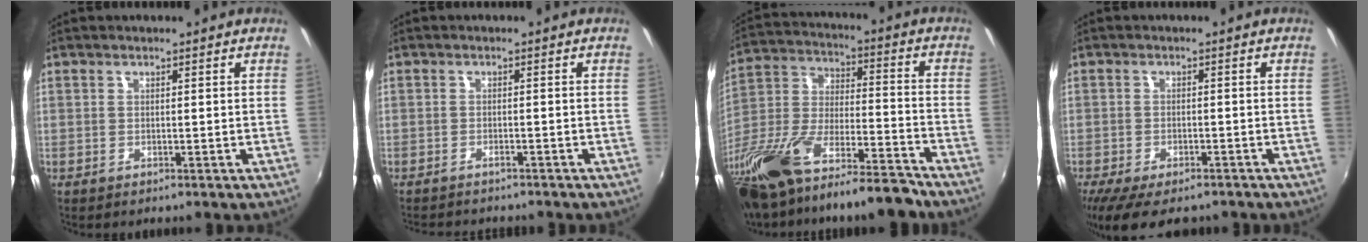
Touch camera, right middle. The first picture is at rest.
{"total": 4.4, "force": [-3.9, 1.0, 1.6], "torque": [-0.043, -0.012, -0.060]}
{"total": 23.9, "force": [-17.2, 6.6, 15.1], "torque": [-0.308, -0.036, -0.295]}
{"total": 10.0, "force": [-7.4, 3.8, 5.5], "torque": [-0.124, -0.033, -0.122]}